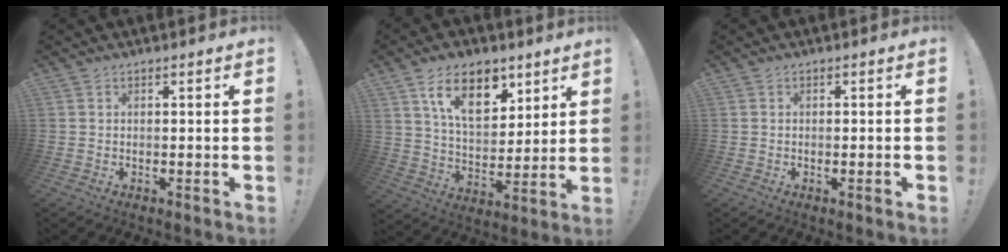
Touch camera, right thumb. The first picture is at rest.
{"total": 15.7, "force": [8.5, 9.1, 9.7], "torque": [-0.150, -0.027, 0.154]}
{"total": 1.3, "force": [-0.5, -0.1, 1.1], "torque": [-0.017, -0.001, -0.010]}